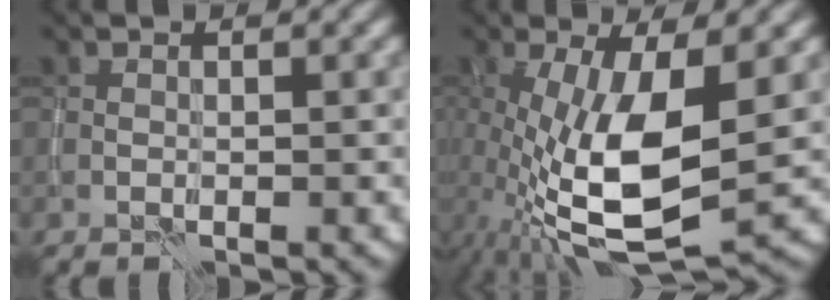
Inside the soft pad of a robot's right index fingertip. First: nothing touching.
{"total": 11.8, "force": [-1.3, 4.6, 10.8], "torque": [-0.212, -0.025, -0.019]}